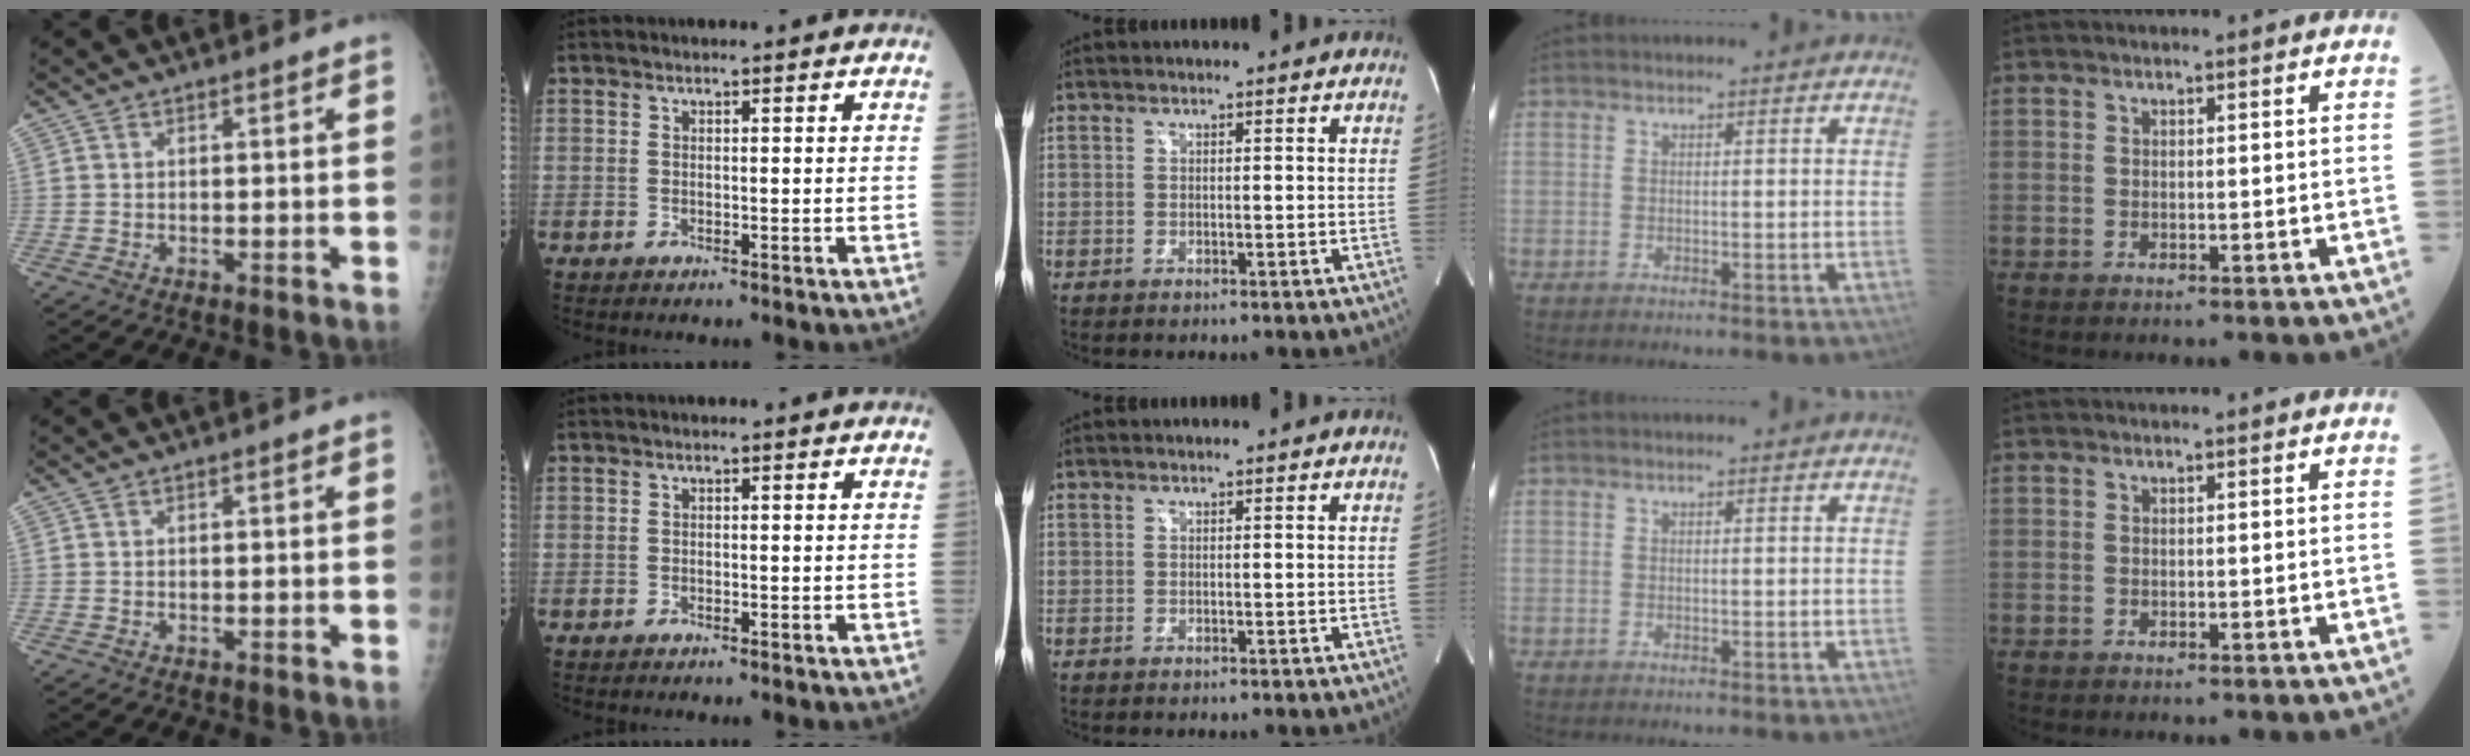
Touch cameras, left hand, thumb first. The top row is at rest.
{}